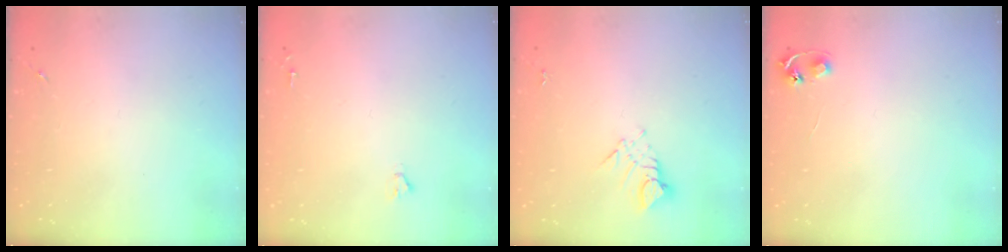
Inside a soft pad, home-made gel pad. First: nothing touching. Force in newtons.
{"total": 1.6, "press": 1.6, "slide": 0.1}
{"total": 4.2, "press": 4.2, "slide": 0.2}
{"total": 4.8, "press": 4.7, "slide": 0.5}